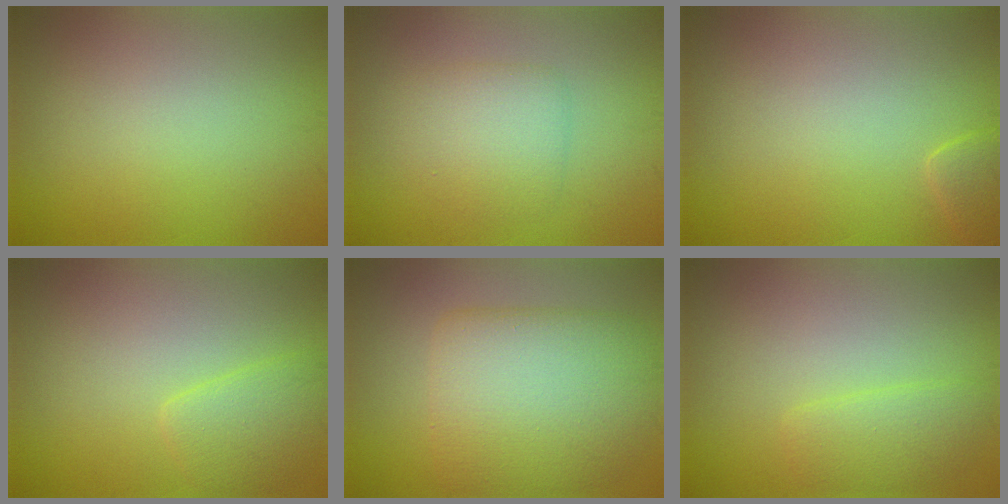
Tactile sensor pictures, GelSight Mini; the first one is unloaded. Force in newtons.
{"total": 3.0, "press": 3.0, "slide": 0.0}
{"total": 1.3, "press": 1.3, "slide": 0.1}
{"total": 2.6, "press": 2.6, "slide": 0.2}
{"total": 8.1, "press": 8.1, "slide": 0.8}
{"total": 2.4, "press": 2.3, "slide": 0.1}